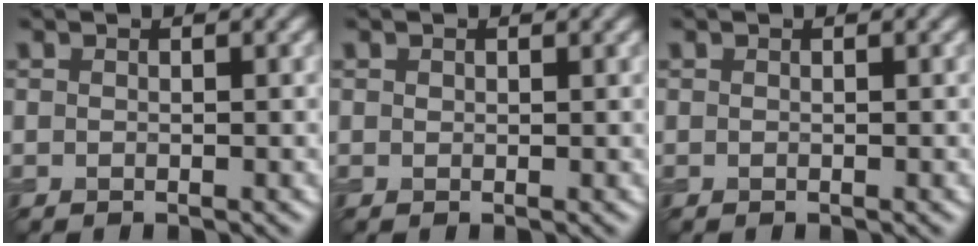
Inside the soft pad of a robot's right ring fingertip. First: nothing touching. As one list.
[{"total": 0.5, "force": [0.4, 0.4, 0.1], "torque": [0.000, 0.000, 0.006]}, {"total": 0.0}]